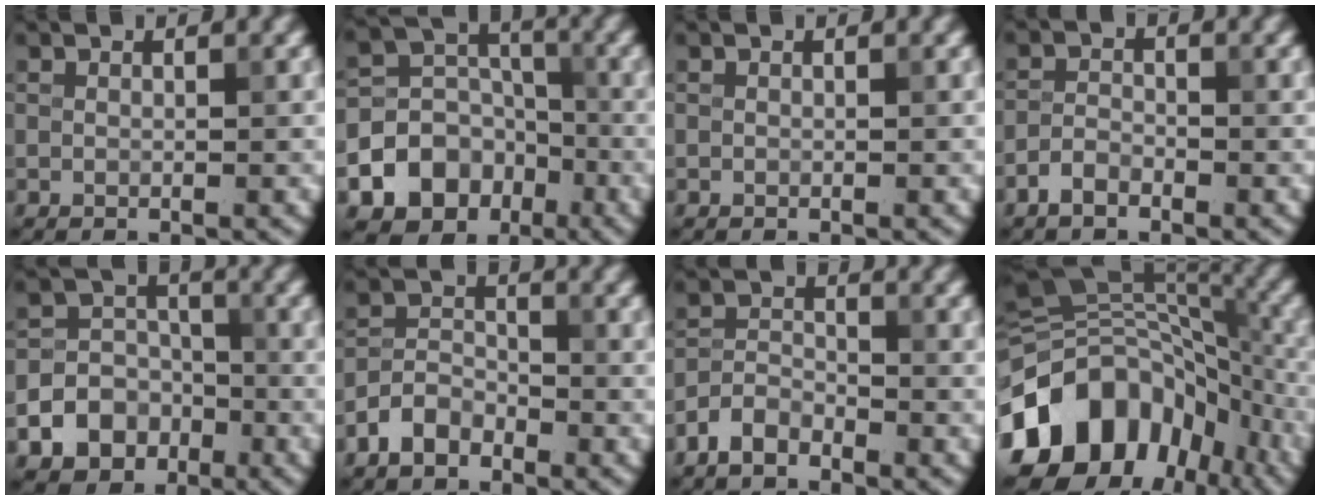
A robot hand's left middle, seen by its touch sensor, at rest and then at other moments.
{"total": 11.3, "force": [-5.2, 9.4, 3.6], "torque": [-0.061, -0.025, -0.102]}
{"total": 0.0}
{"total": 1.9, "force": [-1.4, 1.0, 1.0], "torque": [-0.018, 0.005, -0.032]}
{"total": 7.1, "force": [-3.4, 5.9, 2.1], "torque": [-0.017, -0.010, -0.072]}
{"total": 3.3, "force": [-2.2, 2.0, 1.5], "torque": [-0.027, 0.007, -0.052]}
{"total": 2.7, "force": [-2.1, 1.4, 1.2], "torque": [-0.022, 0.007, -0.049]}
{"total": 15.3, "force": [-6.5, 10.9, 8.5], "torque": [-0.165, 0.009, -0.119]}